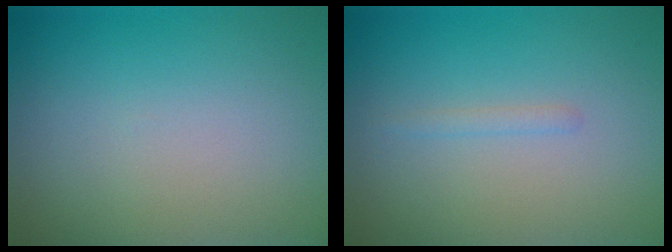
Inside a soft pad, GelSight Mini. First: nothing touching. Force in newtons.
{"total": 0.7, "press": 0.7, "slide": 0.1}